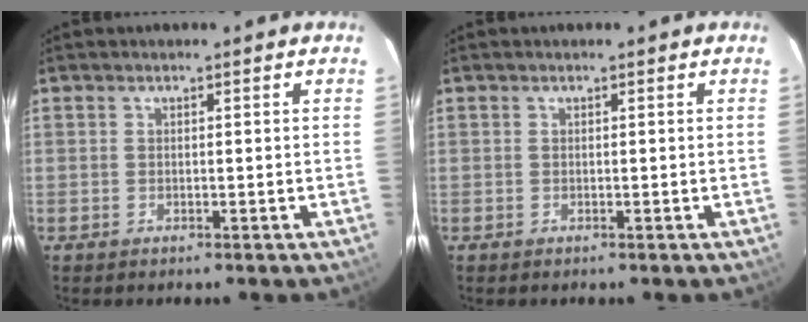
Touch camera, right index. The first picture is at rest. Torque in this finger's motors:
{"motor_torque": [0.00, 0.00, 0.00, 0.00]}